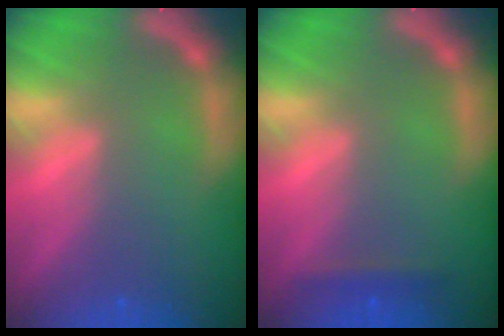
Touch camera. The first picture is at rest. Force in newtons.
{"total": 1.4}